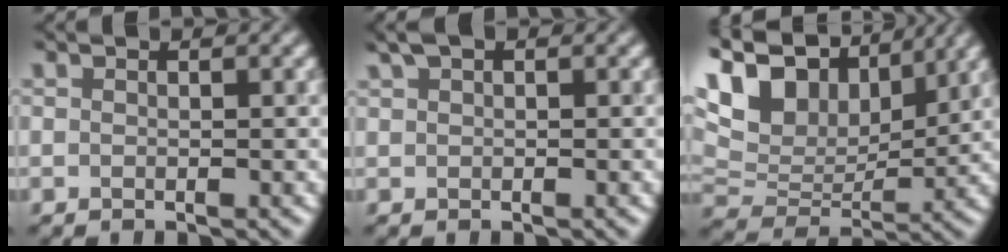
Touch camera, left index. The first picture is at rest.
{"total": 1.3, "force": [0.9, 0.6, 0.8], "torque": [-0.009, 0.012, 0.015]}
{"total": 12.2, "force": [6.9, 6.8, 7.4], "torque": [-0.158, 0.034, 0.114]}